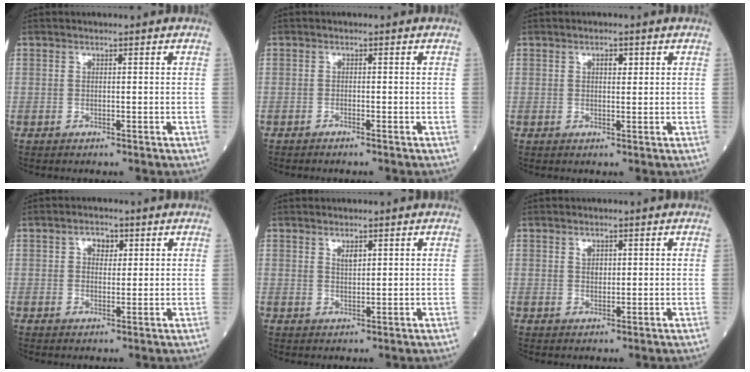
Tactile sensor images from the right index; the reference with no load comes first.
{"total": 0.9, "force": [-0.8, -0.1, 0.4], "torque": [-0.008, 0.002, -0.012]}
{"total": 1.6, "force": [0.7, 0.8, 1.3], "torque": [-0.017, 0.000, 0.009]}
{"total": 2.8, "force": [1.1, 1.8, 1.8], "torque": [-0.026, 0.008, 0.016]}
{"total": 1.8, "force": [1.1, 0.5, 1.3], "torque": [-0.026, -0.002, 0.022]}
{"total": 1.6, "force": [0.7, 1.0, 1.0], "torque": [-0.017, -0.001, 0.013]}